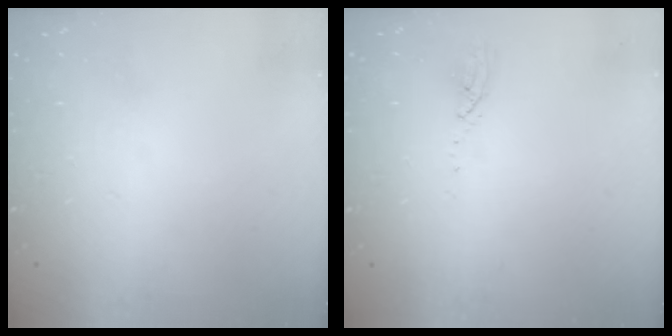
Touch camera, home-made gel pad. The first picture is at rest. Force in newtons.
{"total": 2.9, "press": 2.8, "slide": 0.4}